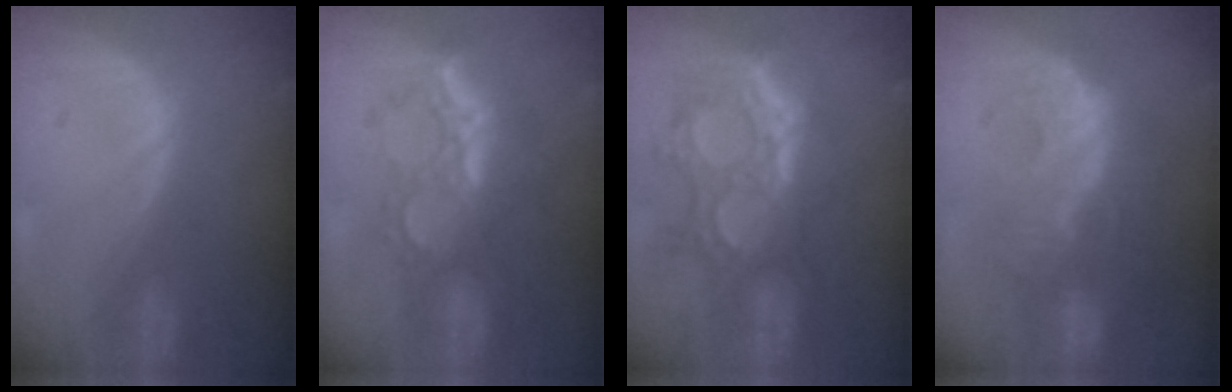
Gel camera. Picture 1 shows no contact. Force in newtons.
{"total": 9.0, "press": 8.0, "slide": 4.0}
{"total": 12.0, "press": 10.7, "slide": 5.3}
{"total": 10.0, "press": 9.6, "slide": 2.7}